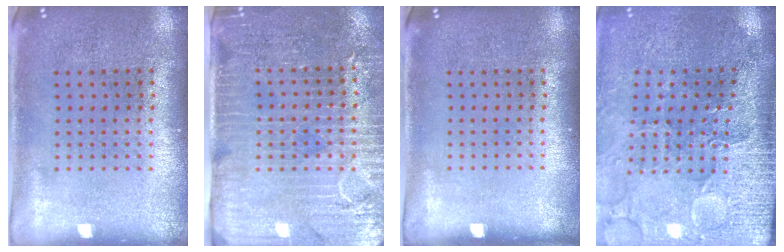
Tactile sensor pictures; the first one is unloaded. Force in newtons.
{"total": 3.5, "press": 3.2, "slide": 1.4}
{"total": 0.0}
{"total": 3.5, "press": 3.4, "slide": 0.7}